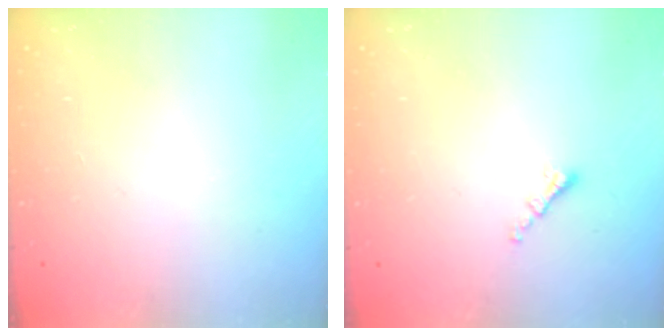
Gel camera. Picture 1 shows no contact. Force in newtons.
{"total": 0.8, "press": 0.8, "slide": 0.2}